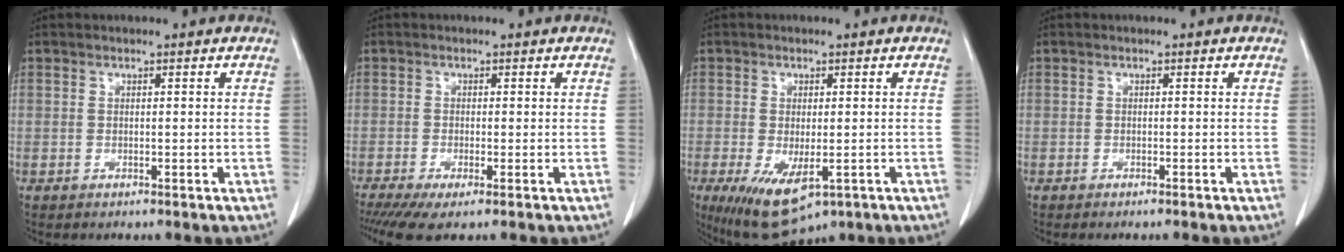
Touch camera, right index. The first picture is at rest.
{"total": 4.8, "force": [-3.2, 0.7, 3.5], "torque": [-0.058, -0.012, -0.055]}
{"total": 10.2, "force": [-4.8, 4.3, 8.0], "torque": [-0.145, -0.026, -0.065]}
{"total": 0.9, "force": [-0.8, -0.1, 0.4], "torque": [-0.008, -0.001, -0.010]}